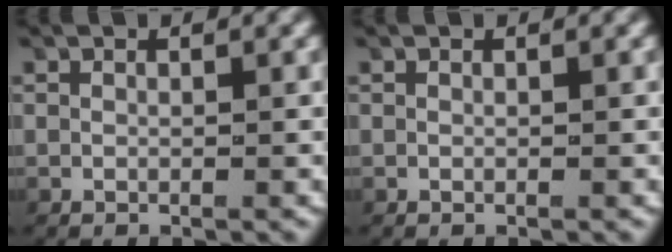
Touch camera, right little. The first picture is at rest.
{"total": 0.0}